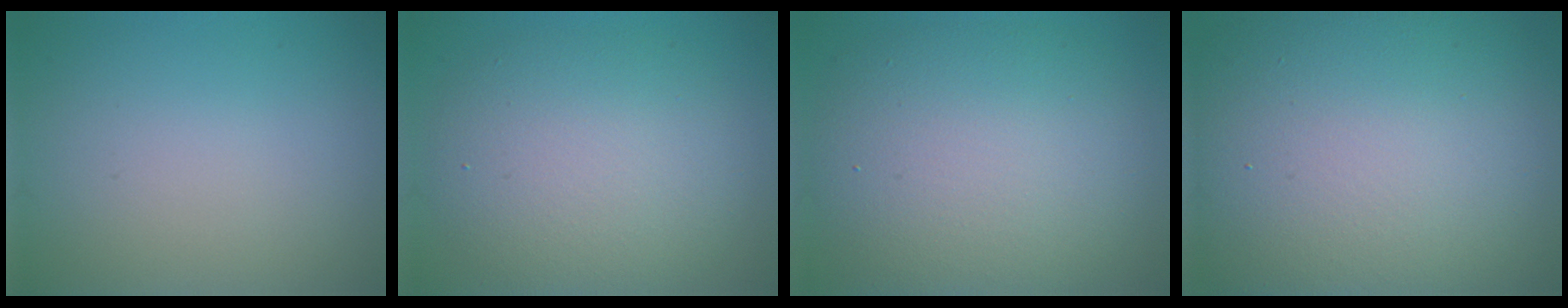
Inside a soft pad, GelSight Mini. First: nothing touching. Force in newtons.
{"total": 7.5, "press": 7.5, "slide": 0.8}
{"total": 10.4, "press": 10.4, "slide": 0.3}
{"total": 17.8, "press": 17.8, "slide": 1.0}